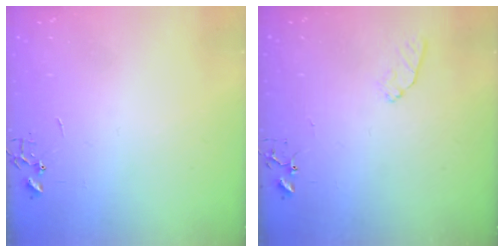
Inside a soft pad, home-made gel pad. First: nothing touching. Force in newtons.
{"total": 7.7, "press": 7.6, "slide": 0.9}